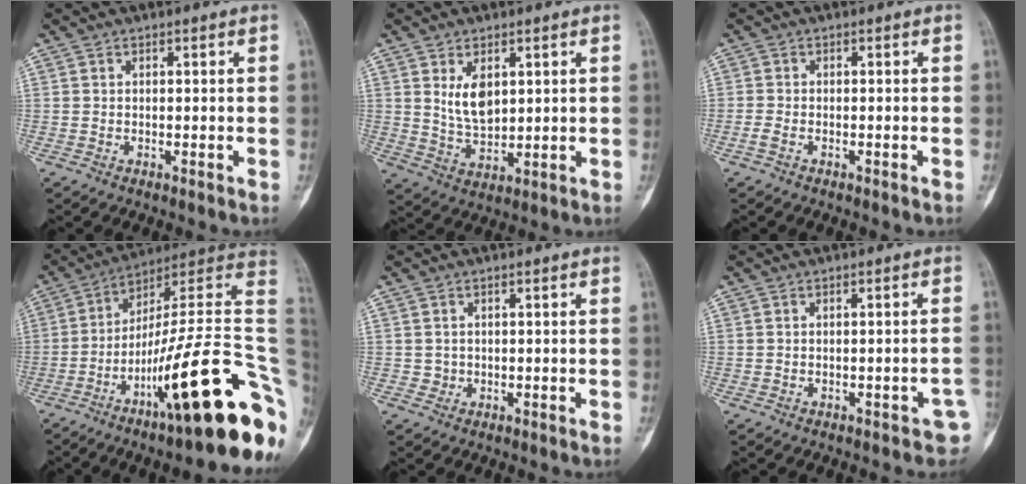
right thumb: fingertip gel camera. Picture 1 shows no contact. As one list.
[{"total": 6.8, "force": [2.3, 3.9, 5.1], "torque": [-0.076, -0.019, 0.054]}, {"total": 1.4, "force": [-0.8, 0.7, 1.0], "torque": [-0.029, 0.002, -0.019]}, {"total": 29.3, "force": [-8.7, 5.7, 27.4], "torque": [-0.311, 0.076, -0.135]}, {"total": 1.1, "force": [-0.2, 1.1, 0.1], "torque": [0.004, 0.005, -0.001]}, {"total": 4.1, "force": [-2.3, 1.9, 2.9], "torque": [-0.019, 0.017, -0.027]}]